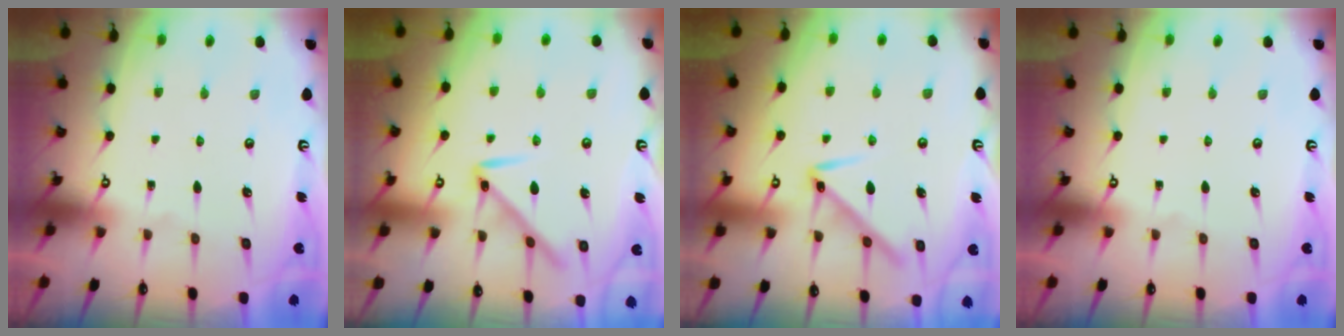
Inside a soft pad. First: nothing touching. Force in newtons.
{"total": 8.3, "press": 8.3, "slide": 0.7}
{"total": 8.9, "press": 8.9, "slide": 0.3}
{"total": 0.0}